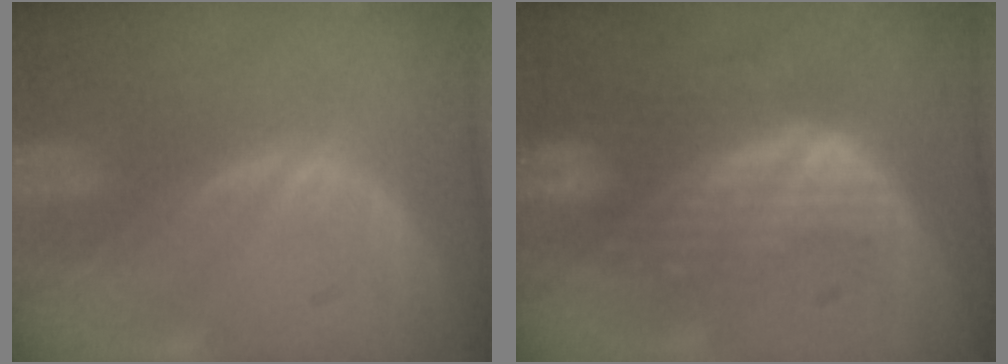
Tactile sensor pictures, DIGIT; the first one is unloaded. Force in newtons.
{"total": 7.5, "press": 7.5, "slide": 0.3}